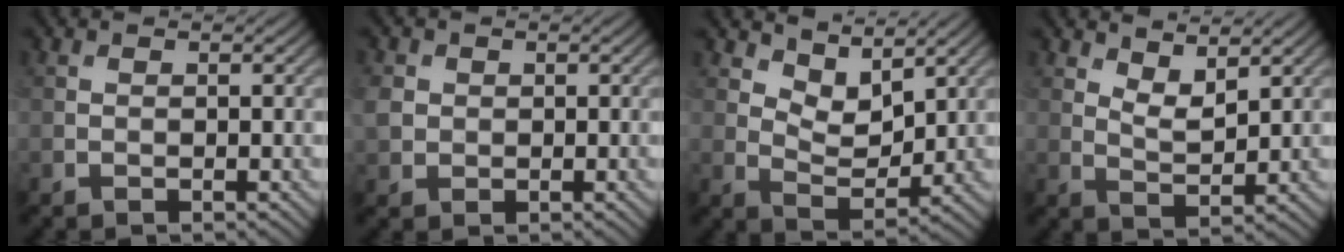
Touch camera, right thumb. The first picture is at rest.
{"total": 2.8, "force": [0.2, 2.6, 1.0], "torque": [-0.035, 0.002, 0.002]}
{"total": 5.2, "force": [4.1, 2.1, 2.4], "torque": [-0.058, -0.010, 0.070]}
{"total": 3.8, "force": [2.8, 1.2, 2.2], "torque": [-0.049, -0.009, 0.055]}